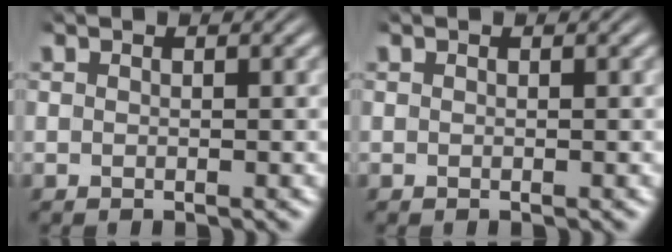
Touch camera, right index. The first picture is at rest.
{"total": 0.0}